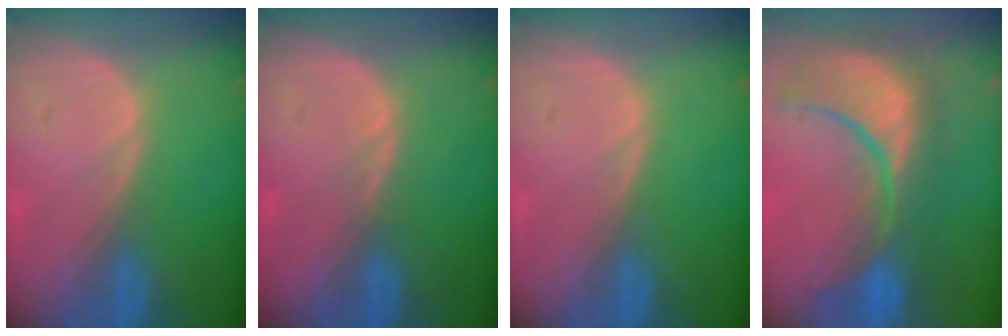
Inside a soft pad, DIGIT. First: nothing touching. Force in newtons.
{"total": 0.7, "press": 0.7, "slide": 0.2}
{"total": 0.0}
{"total": 12.3, "press": 11.1, "slide": 5.3}